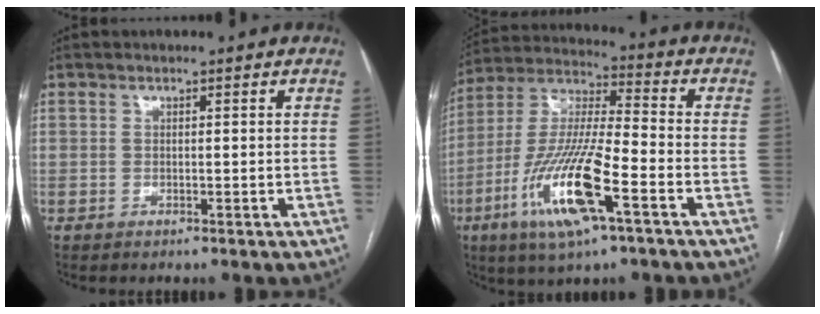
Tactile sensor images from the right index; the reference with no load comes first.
{"total": 17.2, "force": [-7.1, 2.4, 15.5], "torque": [-0.320, -0.018, -0.129]}